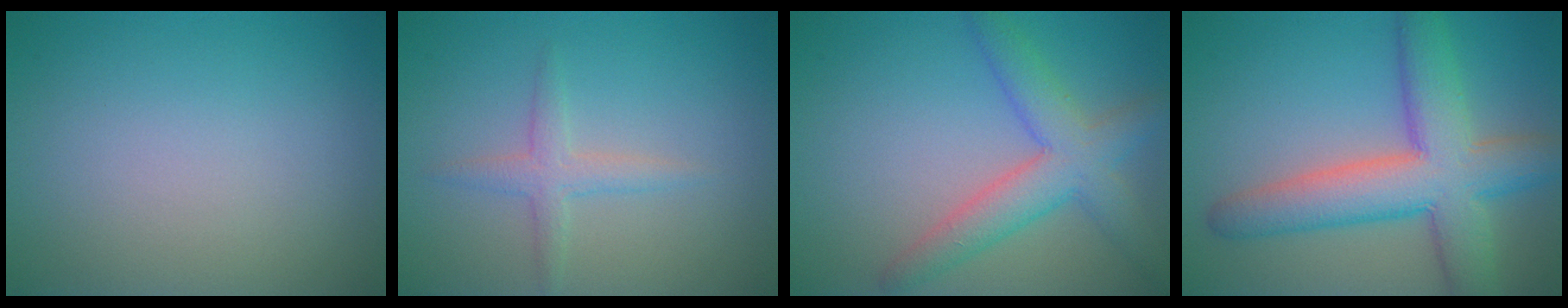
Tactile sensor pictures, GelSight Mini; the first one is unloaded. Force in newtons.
{"total": 2.0, "press": 2.0, "slide": 0.2}
{"total": 5.1, "press": 5.1, "slide": 0.2}
{"total": 8.7, "press": 8.7, "slide": 0.5}